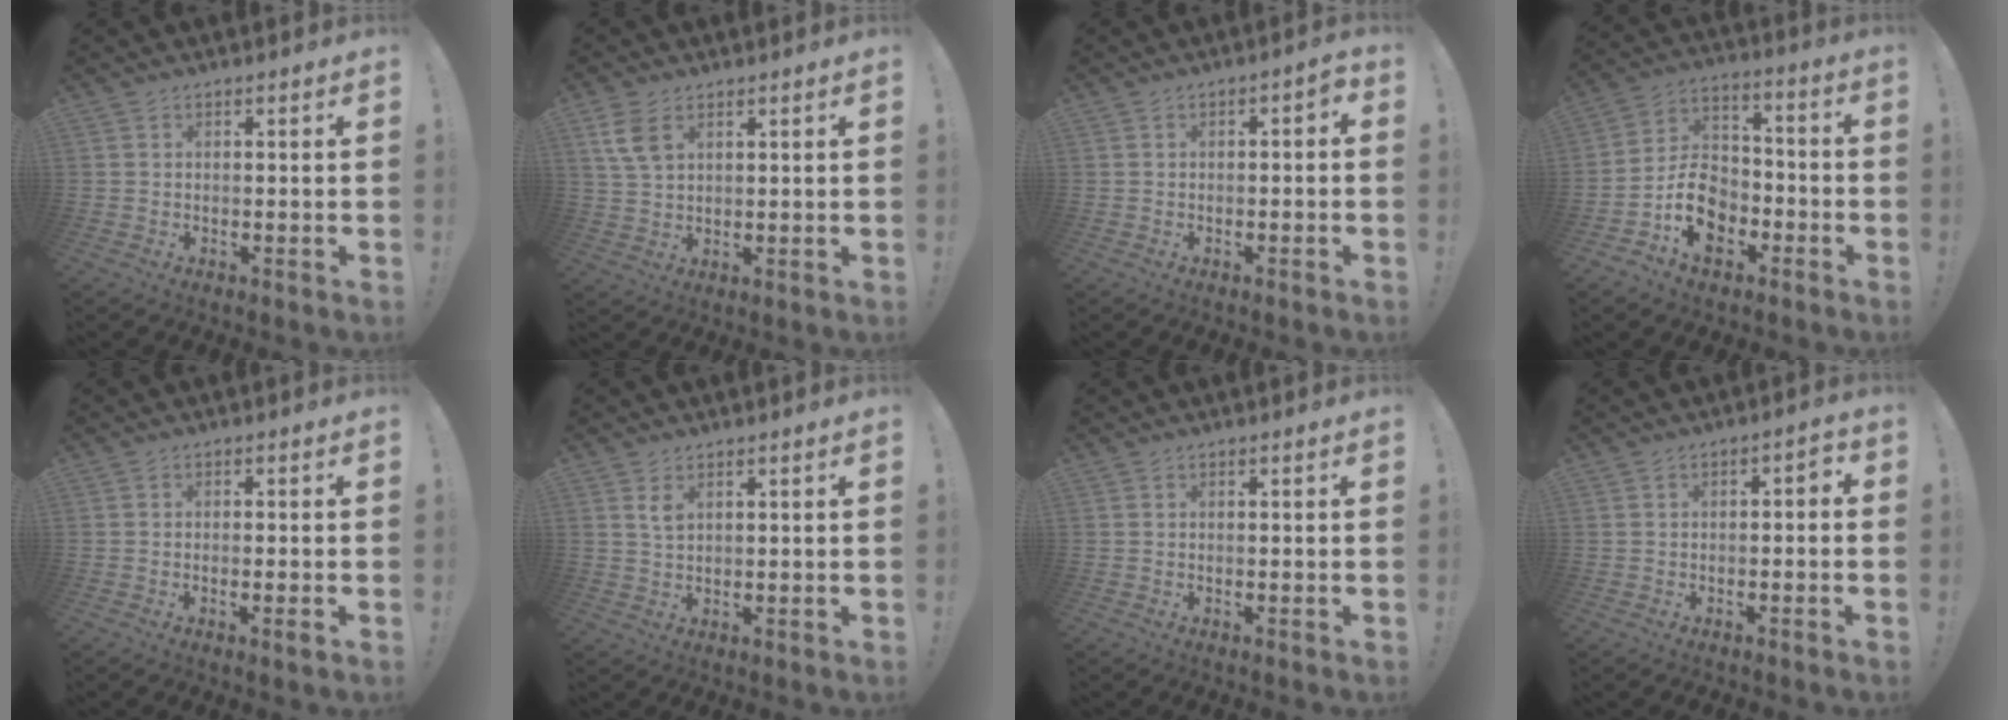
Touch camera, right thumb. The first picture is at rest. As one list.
[{"total": 6.9, "force": [3.4, 4.1, 4.4], "torque": [-0.082, -0.008, 0.064]}, {"total": 2.3, "force": [-1.5, 1.1, 1.3], "torque": [-0.019, 0.010, -0.028]}, {"total": 13.5, "force": [-5.9, 10.1, 6.6], "torque": [-0.099, 0.040, -0.102]}, {"total": 2.3, "force": [-0.8, -0.1, 2.1], "torque": [-0.036, -0.003, -0.013]}, {"total": 3.1, "force": [1.7, 1.7, 2.0], "torque": [-0.028, -0.008, 0.027]}, {"total": 0.0}, {"total": 2.6, "force": [-1.8, 1.4, 1.2], "torque": [-0.018, 0.012, -0.035]}]